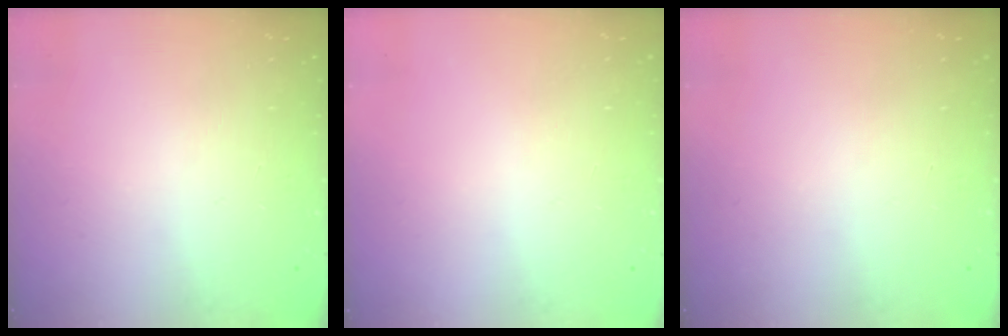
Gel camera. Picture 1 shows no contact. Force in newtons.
{"total": 0.0}
{"total": 0.0}